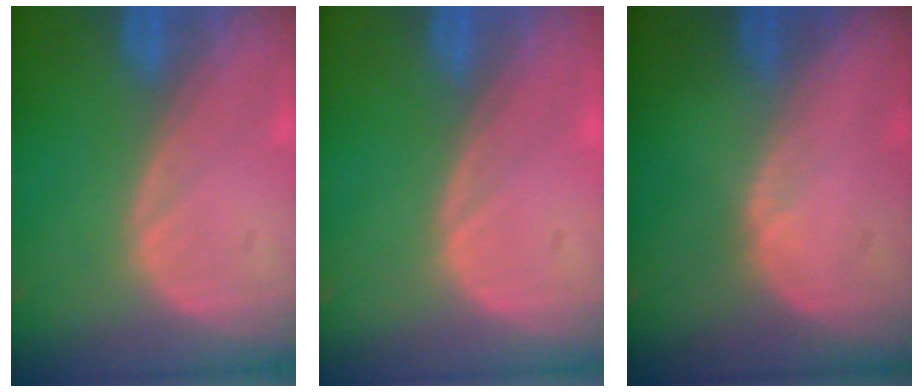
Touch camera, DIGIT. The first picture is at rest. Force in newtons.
{"total": 0.5, "press": 0.1, "slide": 0.5}
{"total": 0.7, "press": 0.4, "slide": 0.5}